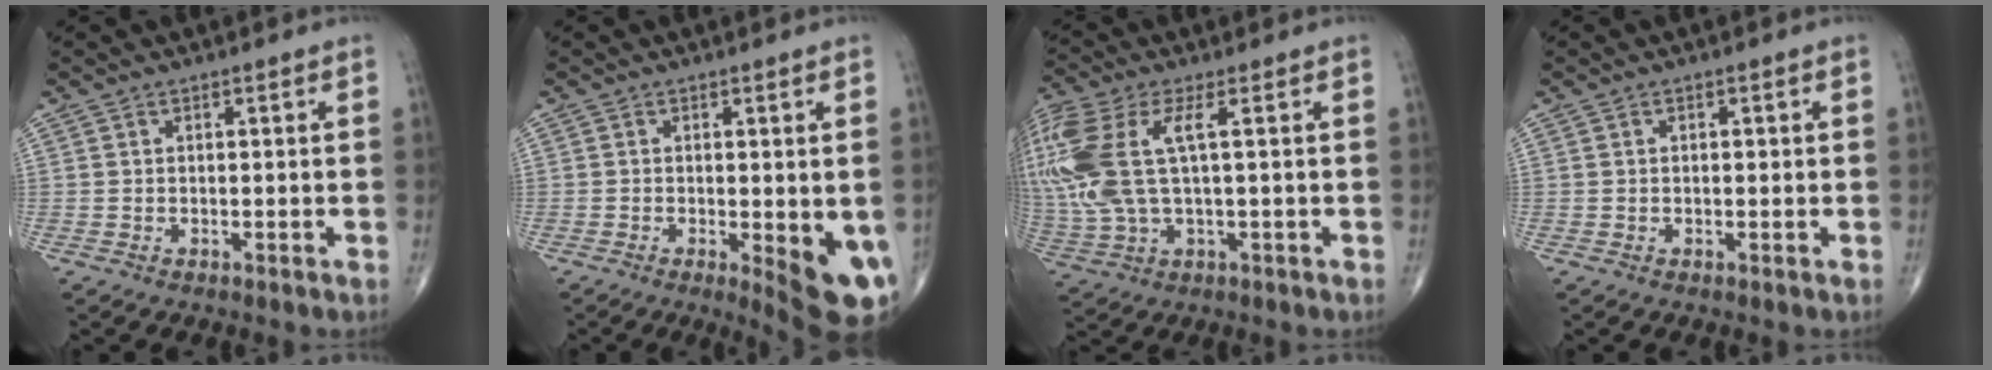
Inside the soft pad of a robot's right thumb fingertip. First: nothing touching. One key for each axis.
{"total": 9.9, "fx": -2.5, "fy": 3.1, "fz": 9.1, "tx": -0.108, "ty": -0.019, "tz": -0.027}
{"total": 17.0, "fx": 3.1, "fy": 7.1, "fz": 15.1, "tx": -0.395, "ty": 0.014, "tz": 0.063}
{"total": 0.7, "fx": 0.1, "fy": 0.3, "fz": 0.6, "tx": -0.011, "ty": 0.000, "tz": 0.002}